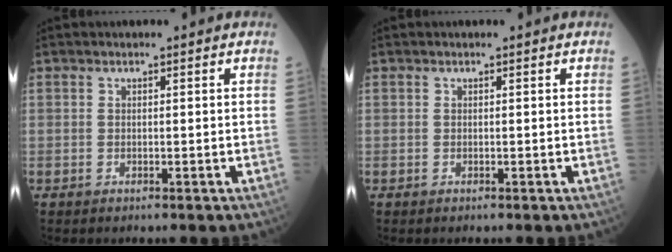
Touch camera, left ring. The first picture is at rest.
{"total": 0.0}